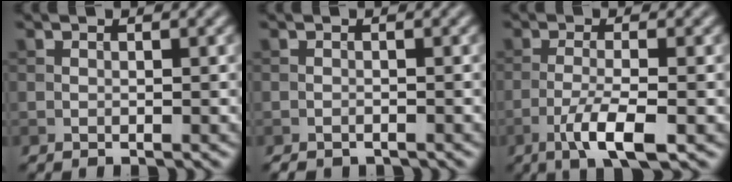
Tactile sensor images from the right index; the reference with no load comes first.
{"total": 1.1, "force": [-0.9, 0.3, 0.3], "torque": [-0.003, -0.003, -0.016]}
{"total": 4.5, "force": [-2.1, 0.9, 3.9], "torque": [-0.075, 0.002, -0.043]}